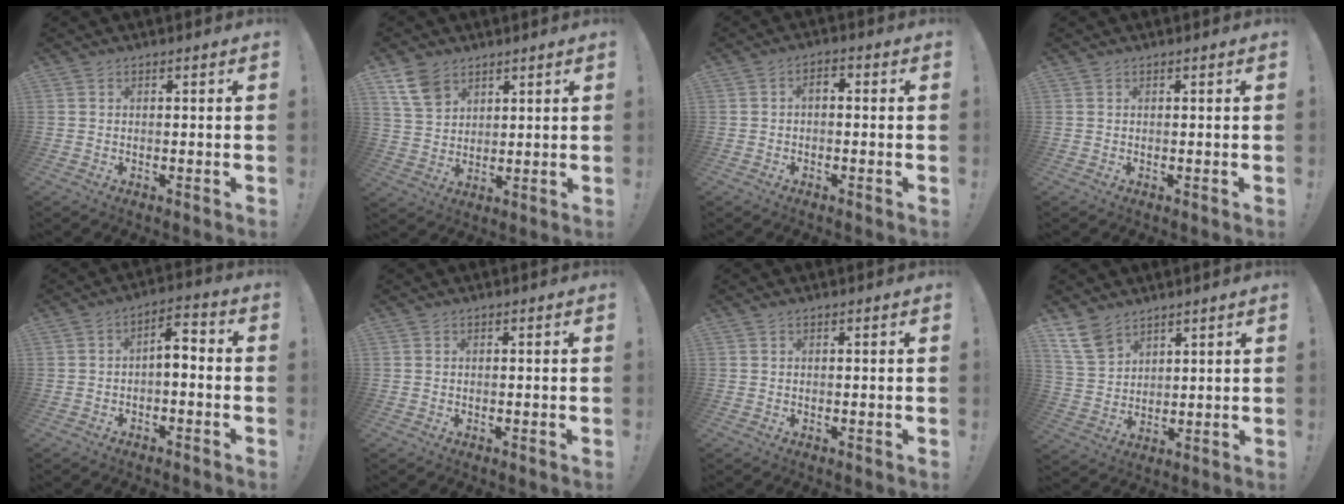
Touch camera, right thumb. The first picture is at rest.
{"total": 9.6, "force": [6.1, 6.2, 4.0], "torque": [-0.067, -0.025, 0.121]}
{"total": 2.4, "force": [-0.9, 1.2, 1.8], "torque": [-0.031, 0.007, -0.018]}
{"total": 0.0}
{"total": 5.2, "force": [-1.7, 2.5, 4.2], "torque": [-0.057, 0.006, -0.031]}
{"total": 0.0}
{"total": 0.0}
{"total": 10.7, "force": [7.6, 6.4, 4.0], "torque": [-0.073, -0.040, 0.151]}